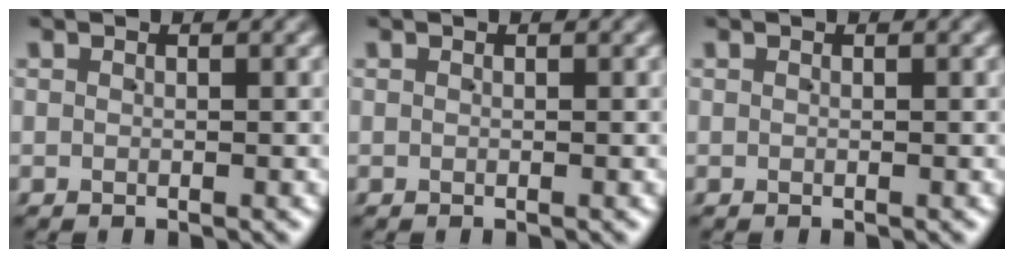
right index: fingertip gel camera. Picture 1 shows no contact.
{"total": 0.0}
{"total": 0.0}